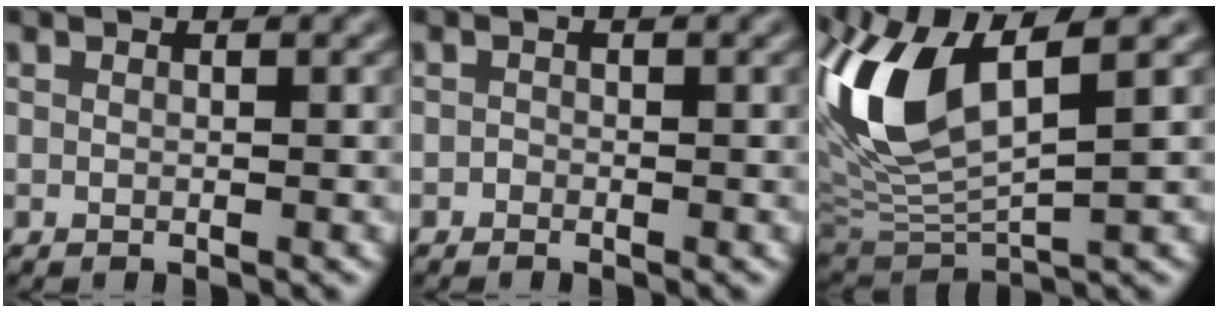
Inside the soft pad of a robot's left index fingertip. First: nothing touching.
{"total": 0.5, "force": [-0.4, 0.4, 0.1], "torque": [0.000, -0.002, -0.008]}
{"total": 10.1, "force": [3.1, 4.3, 8.6], "torque": [-0.193, 0.001, 0.061]}